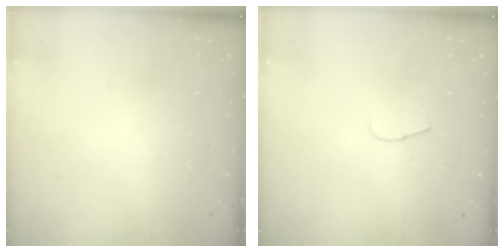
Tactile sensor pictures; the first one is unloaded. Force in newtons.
{"total": 3.7, "press": 3.7, "slide": 0.4}